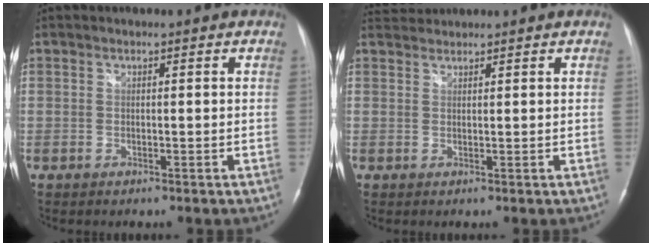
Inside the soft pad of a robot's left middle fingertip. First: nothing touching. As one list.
[{"total": 2.3, "force": [2.2, -0.1, -0.4], "torque": [-0.005, 0.014, 0.050]}]